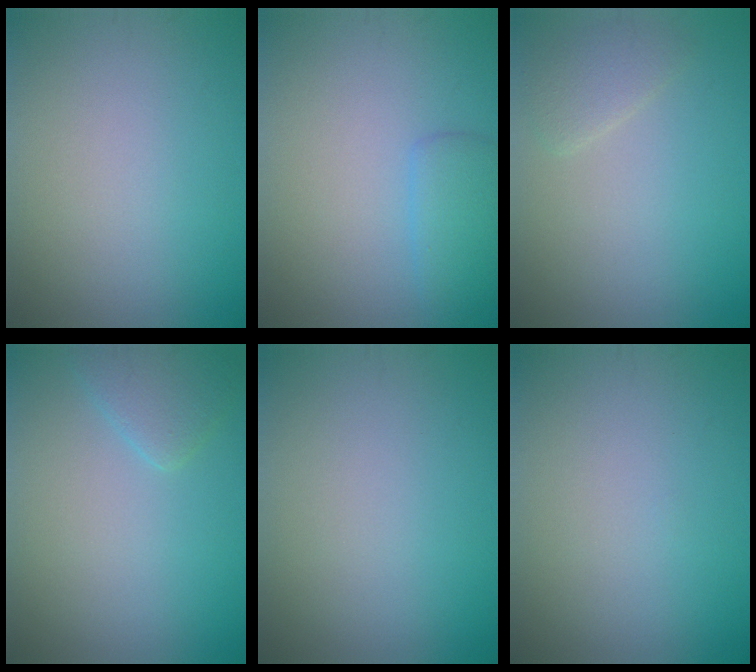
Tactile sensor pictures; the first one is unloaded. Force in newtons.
{"total": 2.4, "press": 2.4, "slide": 0.1}
{"total": 1.6, "press": 1.6, "slide": 0.2}
{"total": 2.1, "press": 2.1, "slide": 0.1}
{"total": 0.0}
{"total": 0.0}